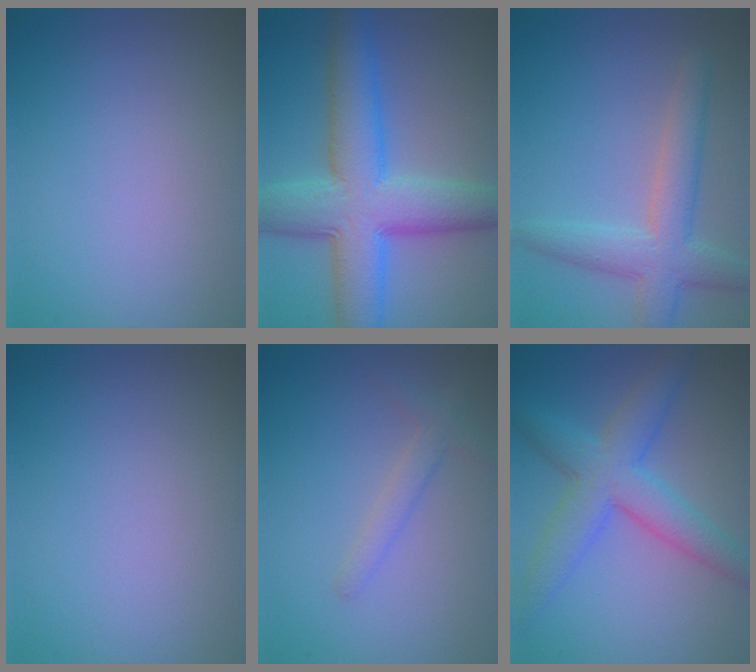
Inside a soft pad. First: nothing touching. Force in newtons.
{"total": 9.8, "press": 9.8, "slide": 0.1}
{"total": 4.9, "press": 4.9, "slide": 0.2}
{"total": 0.0}
{"total": 1.8, "press": 1.8, "slide": 0.1}
{"total": 6.1, "press": 6.1, "slide": 0.1}